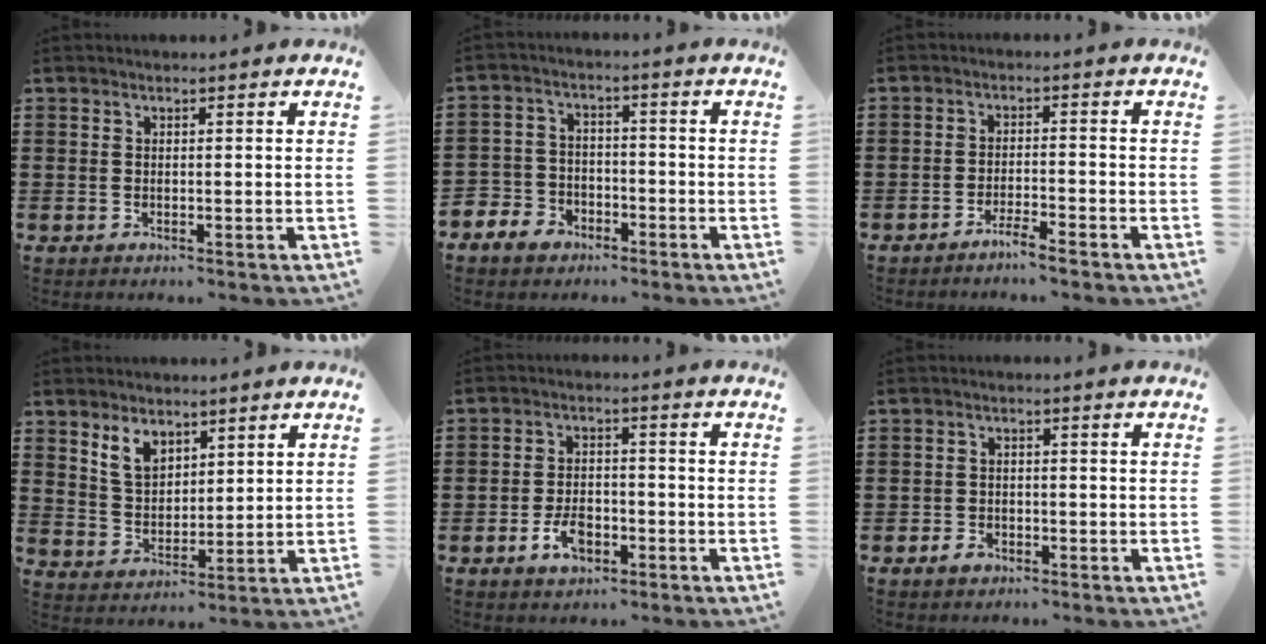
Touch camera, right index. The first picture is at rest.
{"total": 4.0, "force": [-3.0, 2.6, 0.4], "torque": [-0.032, 0.004, -0.066]}
{"total": 2.9, "force": [-2.7, -0.2, 1.1], "torque": [-0.019, 0.004, -0.053]}
{"total": 5.5, "force": [3.5, 3.4, 2.6], "torque": [-0.058, 0.008, 0.064]}
{"total": 4.9, "force": [-2.4, 2.8, 3.3], "torque": [-0.069, 0.003, -0.046]}
{"total": 1.8, "force": [-1.3, 1.0, 0.6], "torque": [-0.015, 0.001, -0.027]}